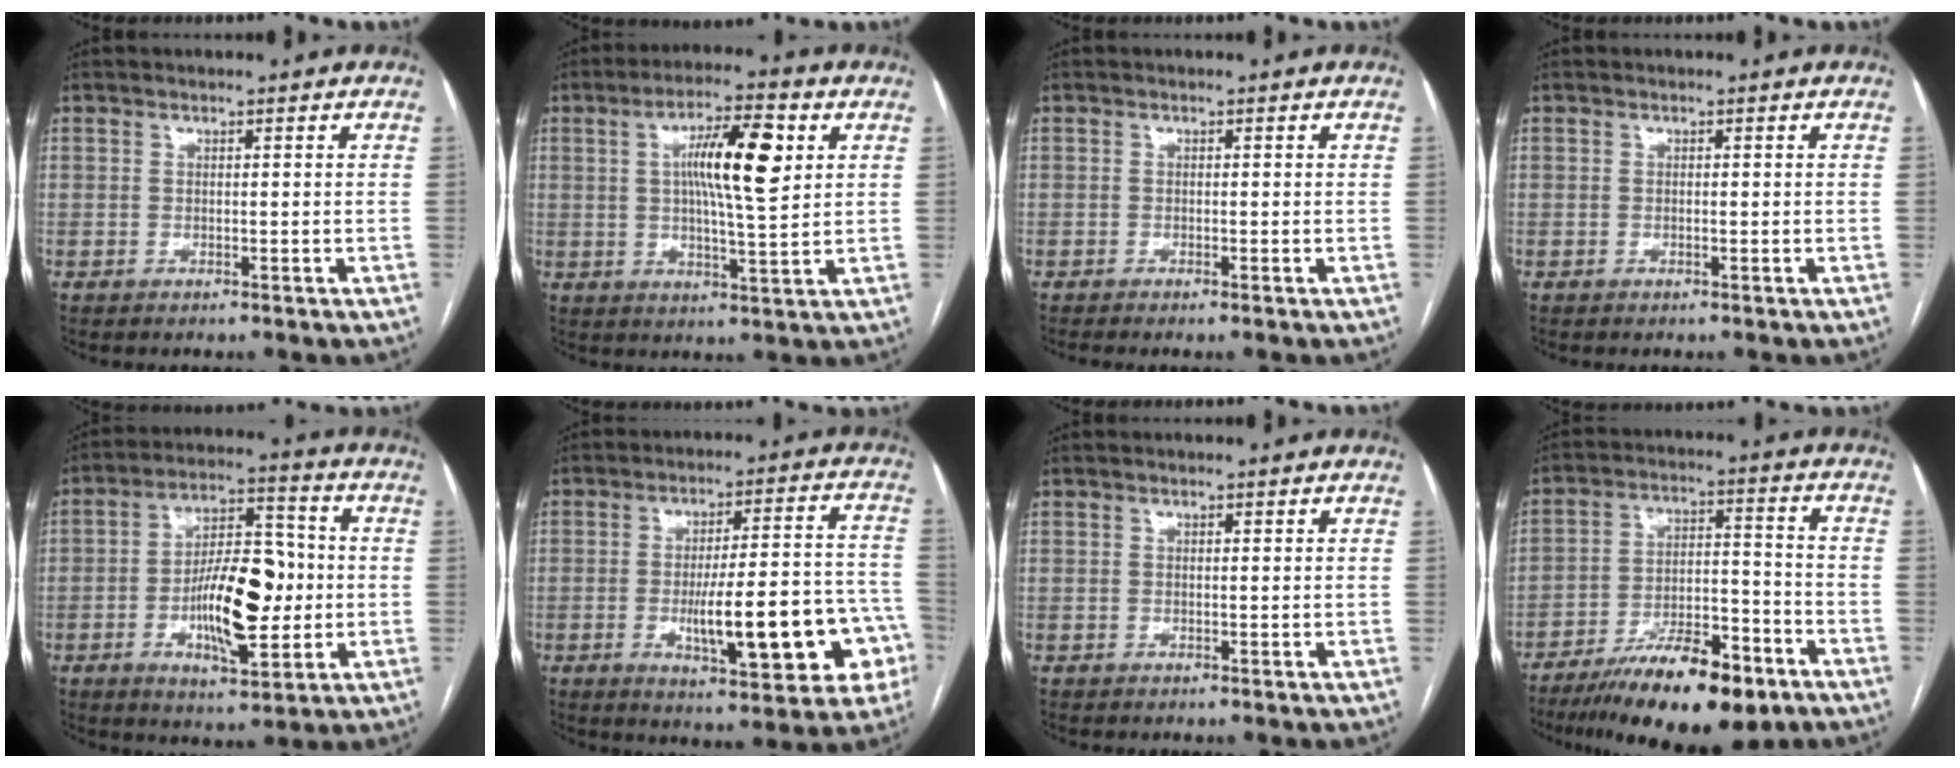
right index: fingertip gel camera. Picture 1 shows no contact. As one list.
[{"total": 11.2, "force": [2.9, 1.7, 10.6], "torque": [-0.180, 0.011, 0.046]}, {"total": 0.9, "force": [-0.6, -0.1, 0.7], "torque": [-0.015, -0.001, -0.013]}, {"total": 0.0}, {"total": 13.9, "force": [-2.1, 4.9, 12.8], "torque": [-0.223, 0.016, -0.030]}, {"total": 17.8, "force": [-5.2, 4.0, 16.5], "torque": [-0.189, 0.030, -0.055]}, {"total": 0.0}, {"total": 16.7, "force": [-11.2, 4.6, 11.5], "torque": [-0.174, 0.004, -0.184]}]